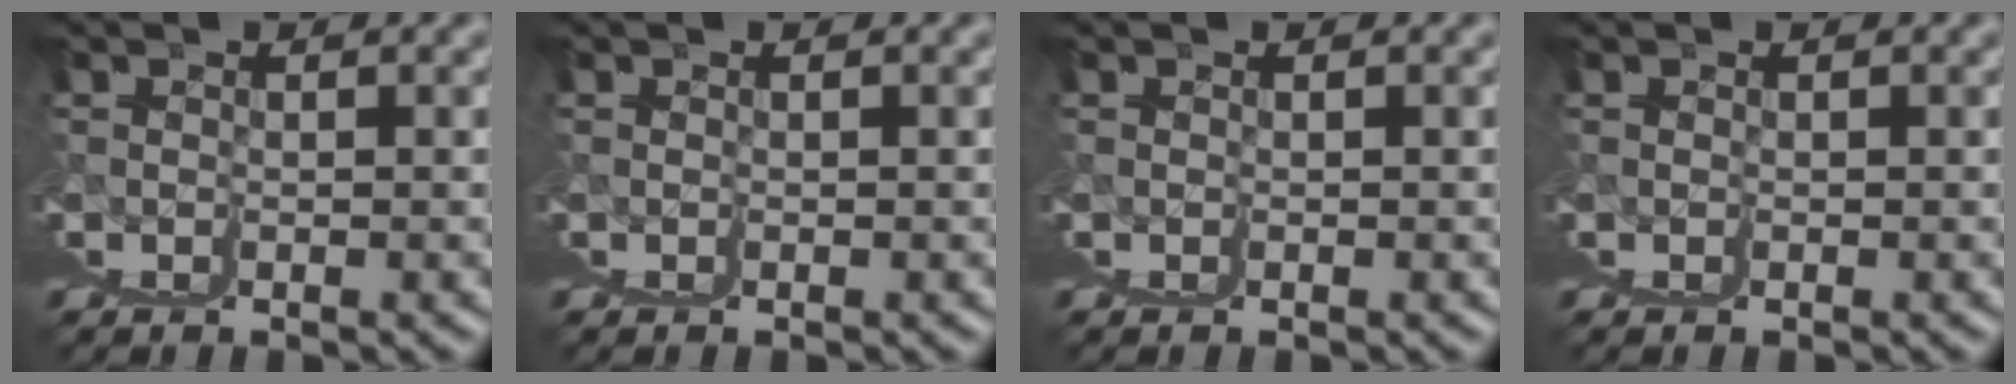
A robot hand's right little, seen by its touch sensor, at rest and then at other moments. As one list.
[{"total": 0.0}, {"total": 0.0}, {"total": 0.0}]